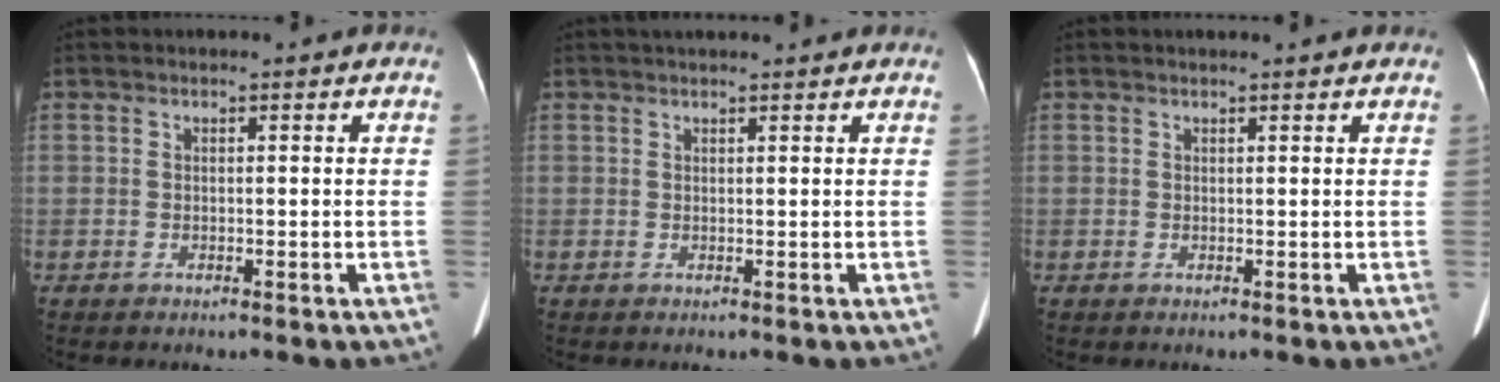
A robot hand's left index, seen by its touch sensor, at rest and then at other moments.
{"total": 5.1, "force": [4.6, 0.0, 2.1], "torque": [-0.026, 0.031, 0.058]}
{"total": 2.4, "force": [2.2, -0.1, 0.9], "torque": [-0.014, 0.013, 0.023]}